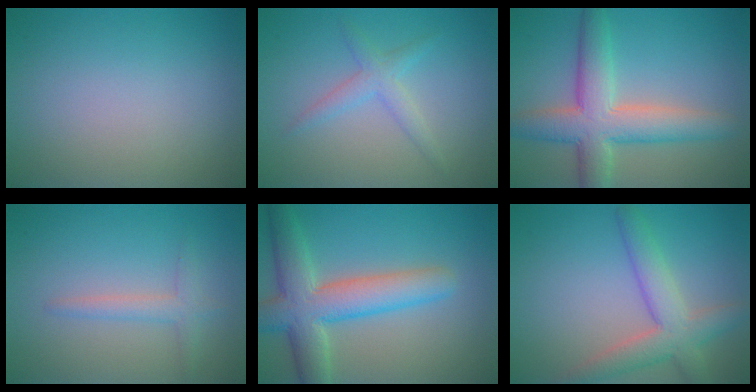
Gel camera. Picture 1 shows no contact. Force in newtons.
{"total": 2.1, "press": 2.1, "slide": 0.0}
{"total": 6.9, "press": 6.9, "slide": 0.5}
{"total": 1.7, "press": 1.7, "slide": 0.1}
{"total": 7.3, "press": 7.3, "slide": 0.2}
{"total": 4.9, "press": 4.9, "slide": 0.3}